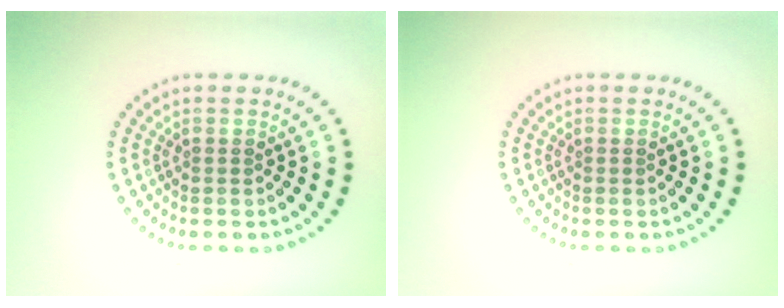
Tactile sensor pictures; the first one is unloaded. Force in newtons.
{"total": 0.0}